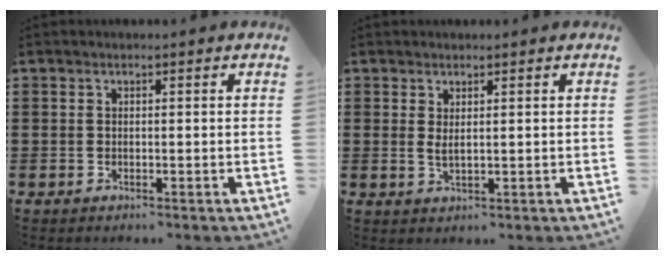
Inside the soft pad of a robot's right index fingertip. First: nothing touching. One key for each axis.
{"total": 1.8, "fx": 1.0, "fy": 0.3, "fz": 1.4, "tx": -0.029, "ty": 0.001, "tz": 0.019}